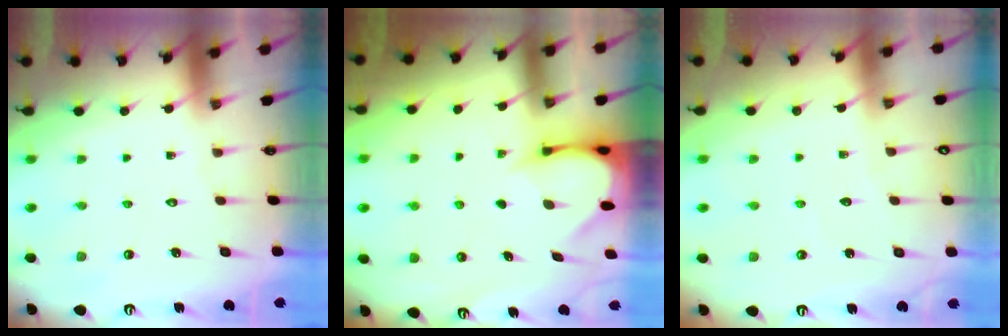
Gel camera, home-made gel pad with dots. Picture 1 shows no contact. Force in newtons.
{"total": 3.4, "press": 3.4, "slide": 0.3}
{"total": 2.3, "press": 2.2, "slide": 0.3}